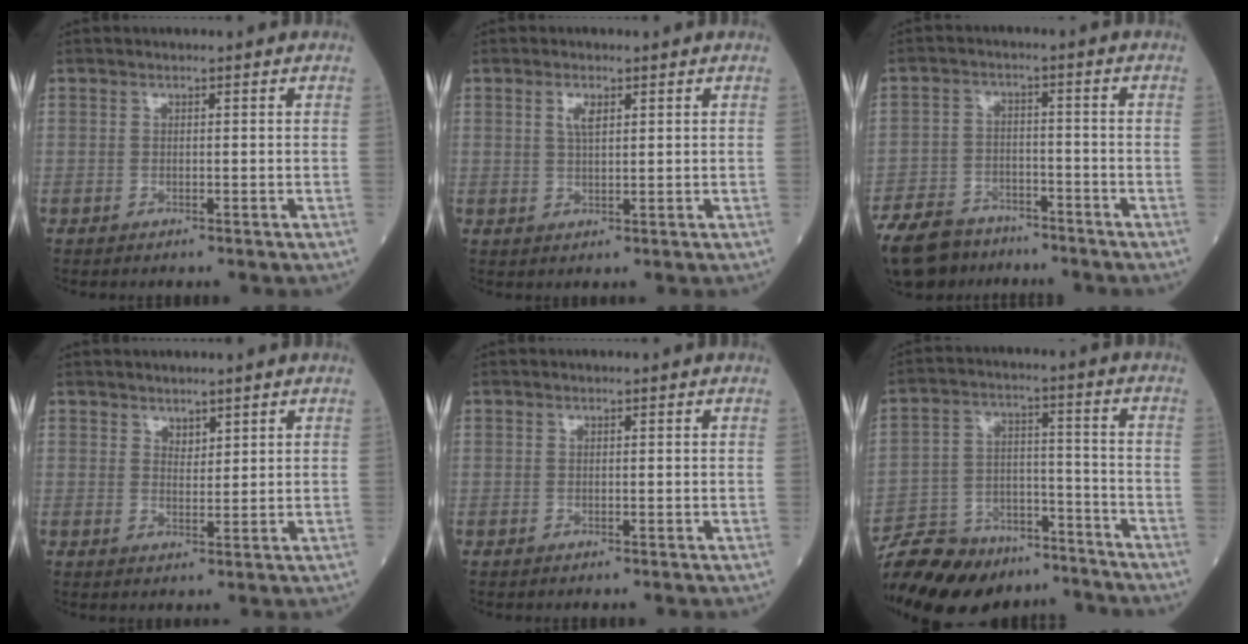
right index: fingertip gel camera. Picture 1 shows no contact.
{"total": 2.4, "force": [1.1, 0.8, 2.0], "torque": [-0.042, 0.002, 0.022]}
{"total": 12.3, "force": [-9.8, 6.2, 4.1], "torque": [-0.091, 0.001, -0.154]}
{"total": 1.9, "force": [1.6, 0.9, 0.6], "torque": [-0.007, -0.002, 0.029]}
{"total": 0.0}
{"total": 18.8, "force": [-16.3, 7.1, 6.2], "torque": [-0.139, 0.015, -0.251]}